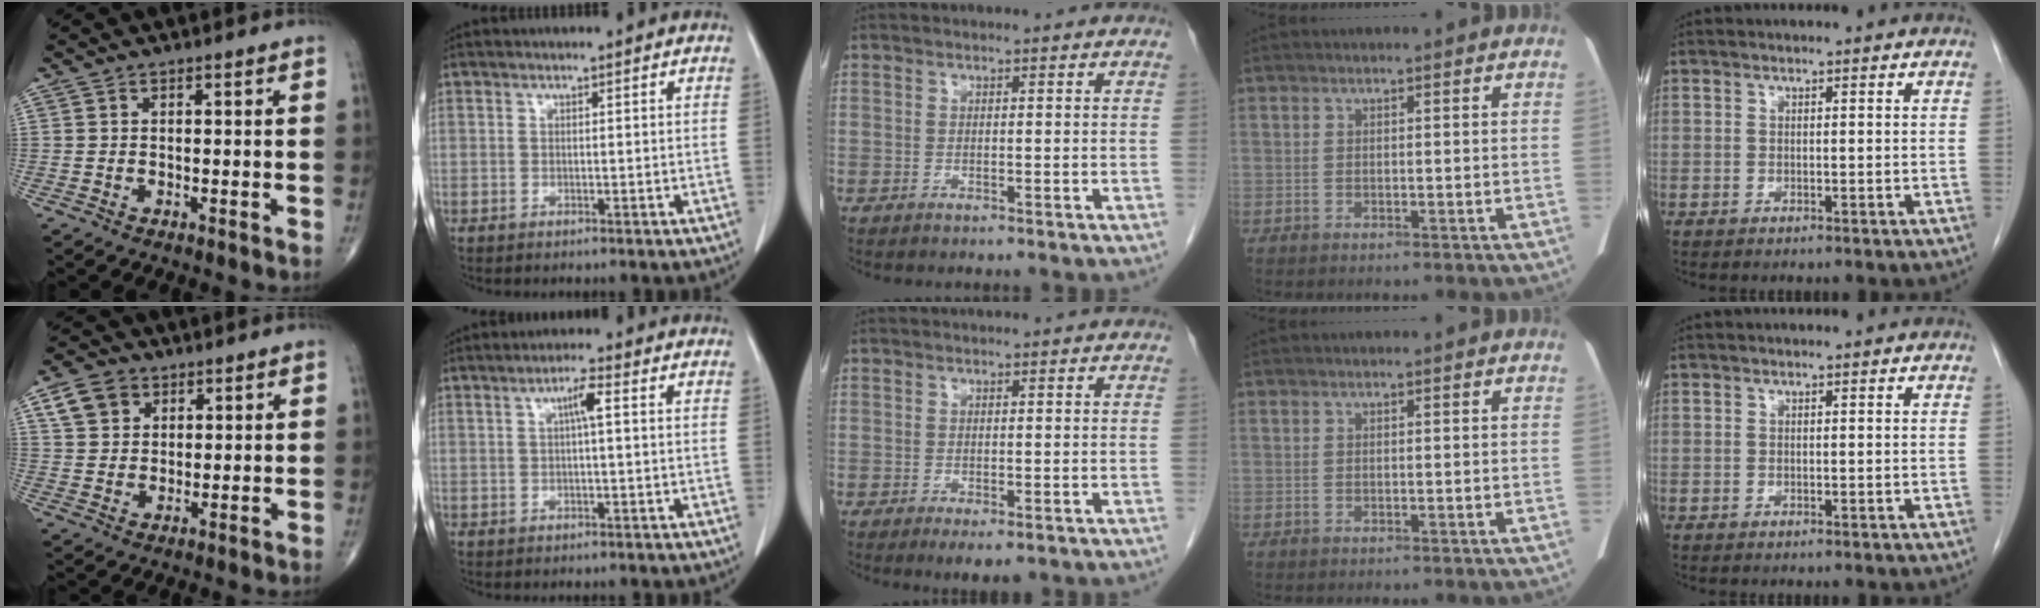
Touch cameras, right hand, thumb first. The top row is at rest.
{"thumb": {"total": 6.6, "force": [3.1, 5.1, 2.9], "torque": [-0.032, -0.005, 0.057]}, "index": {"total": 3.2, "force": [0.7, 0.4, 3.1], "torque": [-0.053, 0.009, 0.009]}, "middle": {"total": 2.9, "force": [-1.6, 1.0, 2.2], "torque": [-0.028, -0.005, -0.019]}}